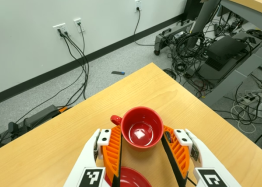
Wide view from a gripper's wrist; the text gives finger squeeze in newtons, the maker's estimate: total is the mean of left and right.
{"total": 0.6, "left": 1.1, "right": 0.0}